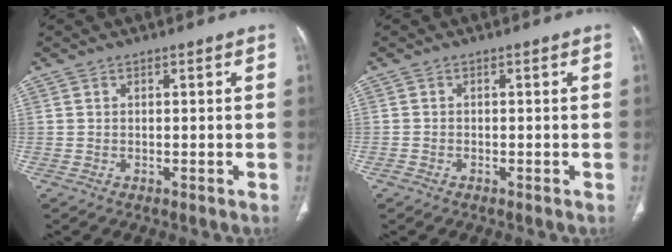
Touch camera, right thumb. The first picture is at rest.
{"total": 0.8, "force": [-0.5, 0.5, 0.3], "torque": [-0.009, 0.003, -0.012]}